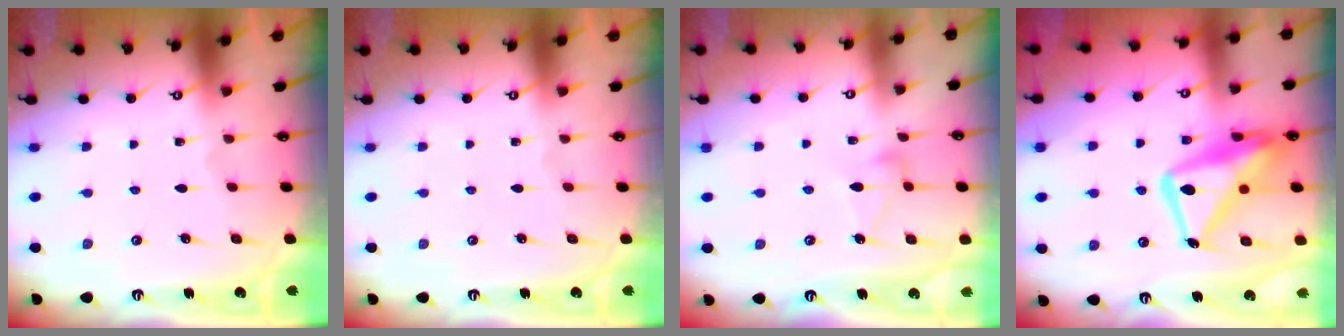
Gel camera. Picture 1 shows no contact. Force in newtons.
{"total": 0.0}
{"total": 6.4, "press": 6.4, "slide": 0.3}
{"total": 17.7, "press": 17.6, "slide": 1.6}